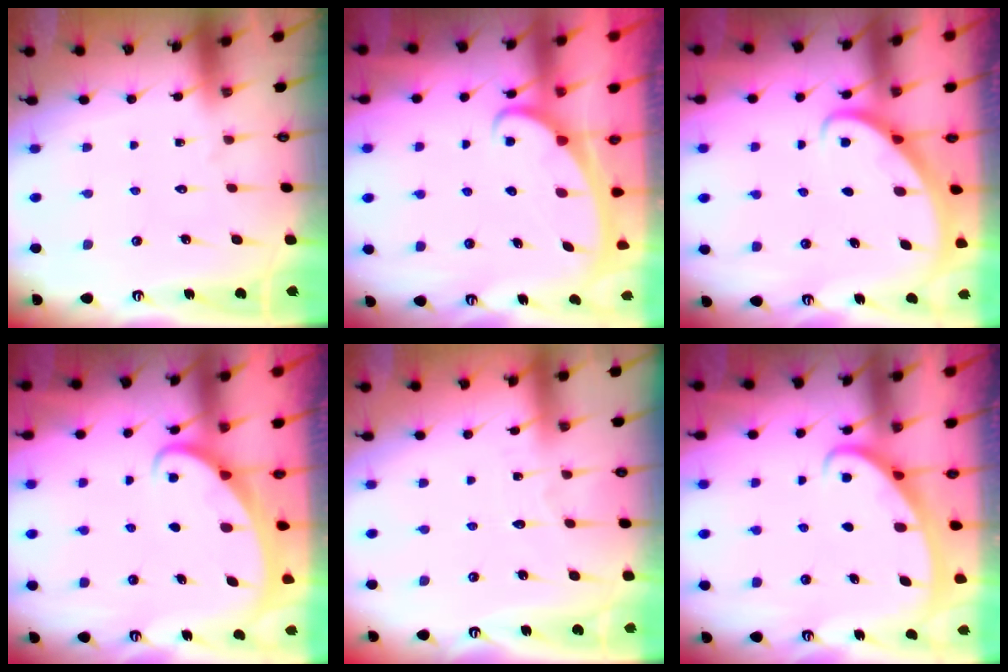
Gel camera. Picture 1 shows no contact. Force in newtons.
{"total": 2.3, "press": 2.2, "slide": 0.3}
{"total": 2.7, "press": 2.7, "slide": 0.2}
{"total": 2.0, "press": 2.0, "slide": 0.0}
{"total": 2.7, "press": 2.7, "slide": 0.4}
{"total": 2.5, "press": 2.5, "slide": 0.4}